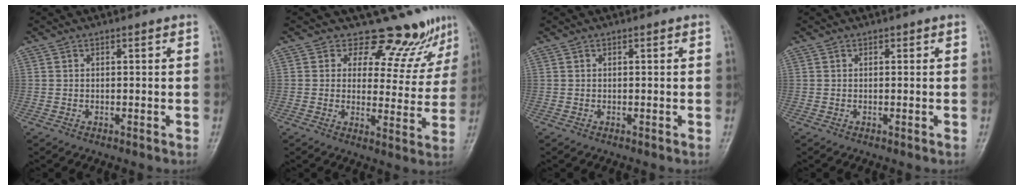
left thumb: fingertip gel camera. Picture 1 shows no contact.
{"total": 10.8, "force": [9.5, 4.6, 2.3], "torque": [0.012, -0.074, 0.108]}
{"total": 0.0}
{"total": 0.0}